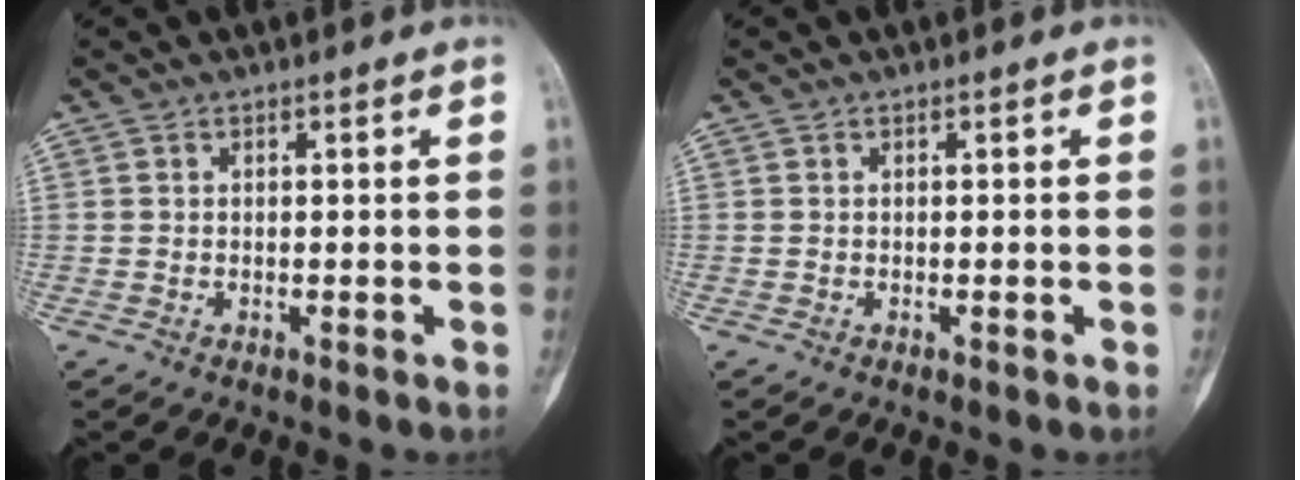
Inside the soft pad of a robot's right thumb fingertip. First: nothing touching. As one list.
[{"total": 0.0}]